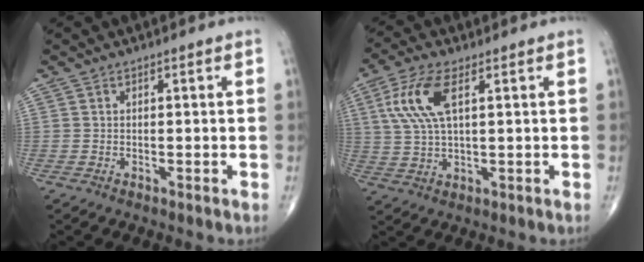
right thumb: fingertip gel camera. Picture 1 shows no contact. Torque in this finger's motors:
{"motor_torque": [-0.42, 0.63, 1.39, 0.50, 0.06]}